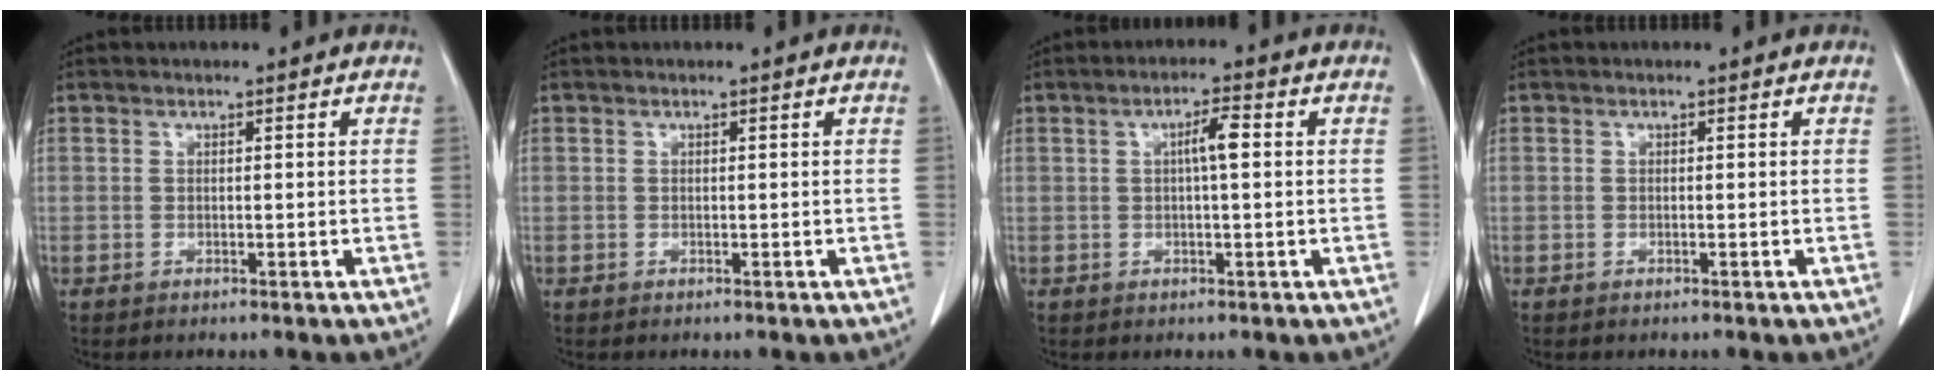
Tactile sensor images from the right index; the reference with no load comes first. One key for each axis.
{"total": 0.0}
{"total": 3.3, "fx": 0.5, "fy": 0.4, "fz": 3.3, "tx": -0.058, "ty": 0.007, "tz": 0.007}
{"total": 0.0}